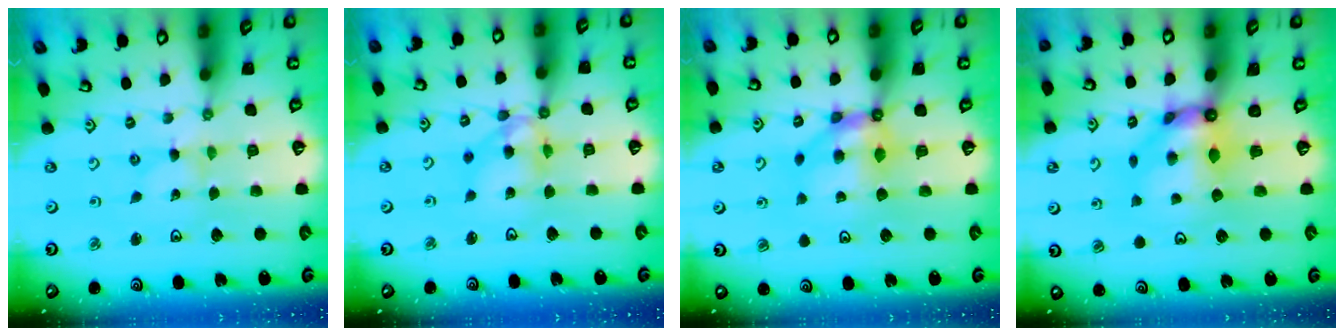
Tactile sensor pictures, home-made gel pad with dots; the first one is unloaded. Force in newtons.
{"total": 11.0, "press": 10.9, "slide": 1.1}
{"total": 7.1, "press": 7.1, "slide": 0.2}
{"total": 8.3, "press": 8.3, "slide": 0.8}